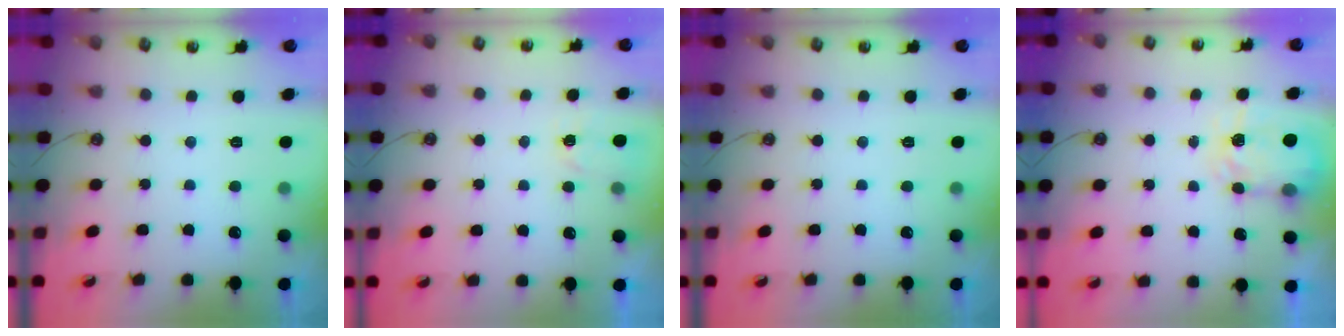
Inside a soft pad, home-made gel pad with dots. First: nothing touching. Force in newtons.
{"total": 2.5, "press": 2.5, "slide": 0.4}
{"total": 0.0}
{"total": 4.9, "press": 4.9, "slide": 0.6}